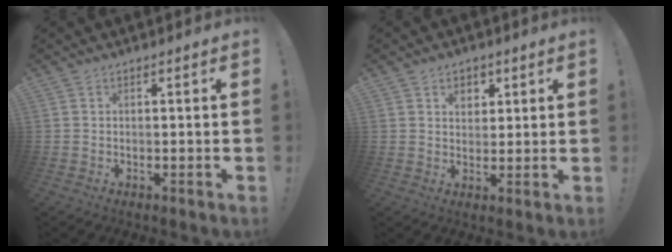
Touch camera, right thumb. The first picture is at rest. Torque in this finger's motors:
{"motor_torque": [-0.02, 0.15, 0.42, 0.19, -0.03]}